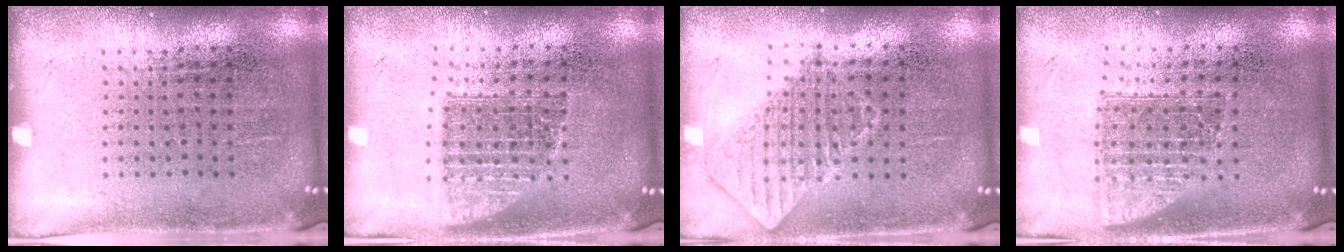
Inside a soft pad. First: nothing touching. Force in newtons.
{"total": 1.3, "press": 1.0, "slide": 0.8}
{"total": 0.8, "press": 0.8, "slide": 0.0}
{"total": 1.5, "press": 1.2, "slide": 0.9}